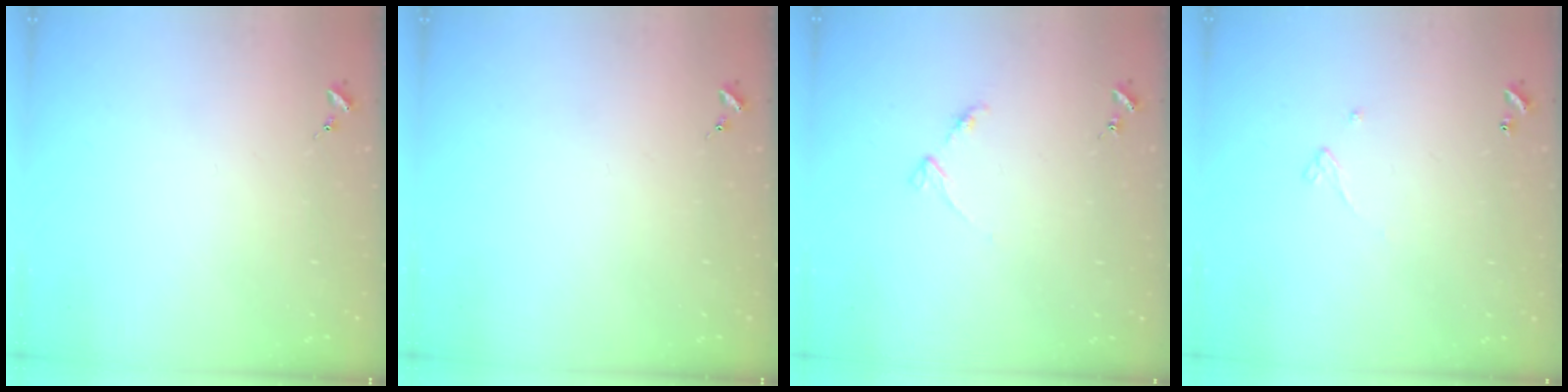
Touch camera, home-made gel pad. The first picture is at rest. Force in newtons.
{"total": 0.0}
{"total": 4.0, "press": 4.0, "slide": 0.6}
{"total": 2.4, "press": 2.4, "slide": 0.2}